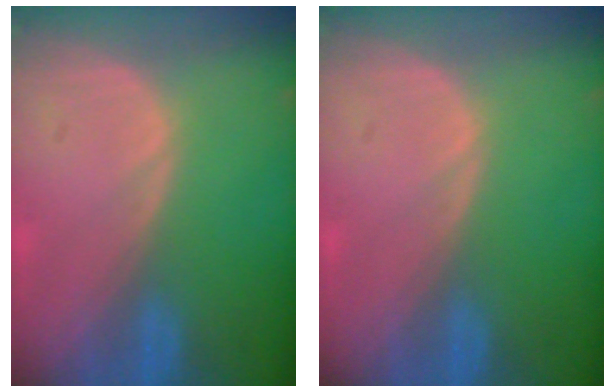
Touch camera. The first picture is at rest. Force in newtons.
{"total": 0.0}